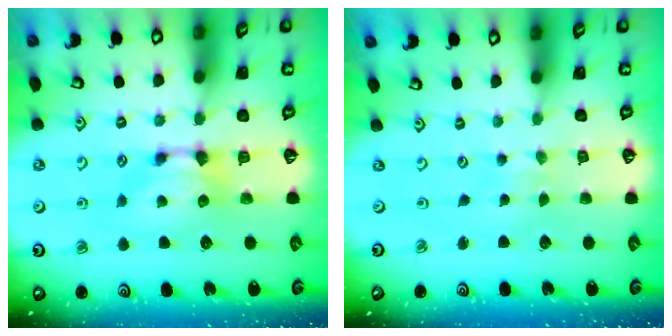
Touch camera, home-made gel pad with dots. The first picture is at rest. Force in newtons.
{"total": 4.8, "press": 4.8, "slide": 0.1}